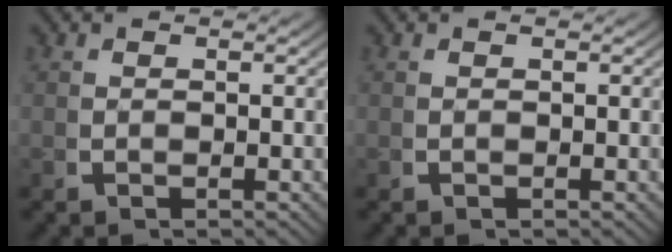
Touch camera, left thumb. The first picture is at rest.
{"total": 0.0}